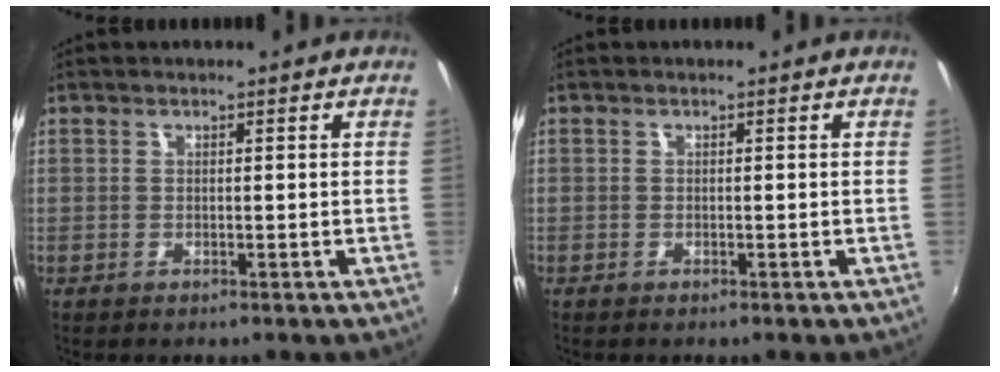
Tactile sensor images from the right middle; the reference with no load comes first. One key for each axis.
{"total": 0.6, "fx": -0.5, "fy": 0.3, "fz": 0.0, "tx": -0.003, "ty": -0.003, "tz": -0.011}